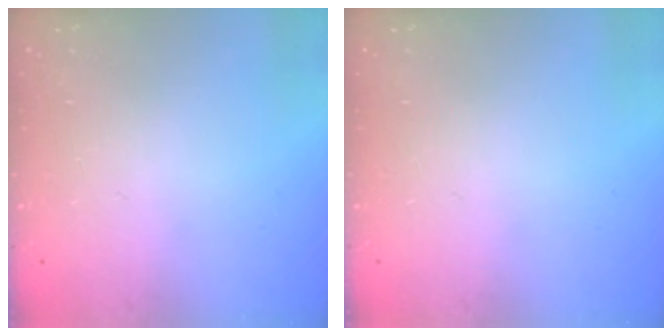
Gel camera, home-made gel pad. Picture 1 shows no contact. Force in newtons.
{"total": 0.0}